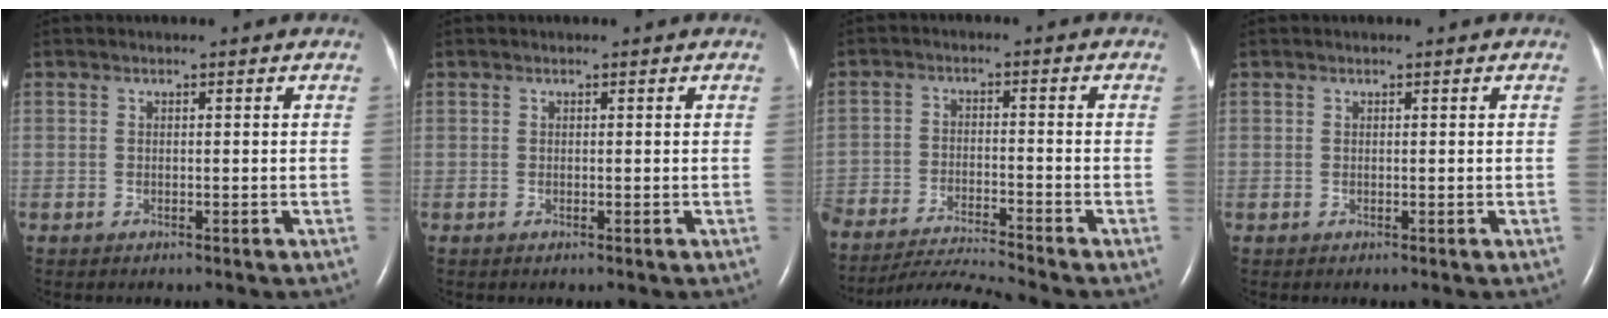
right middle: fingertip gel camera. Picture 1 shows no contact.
{"total": 0.0}
{"total": 11.0, "force": [-10.5, -1.9, 2.5], "torque": [-0.032, -0.002, -0.184]}
{"total": 0.0}